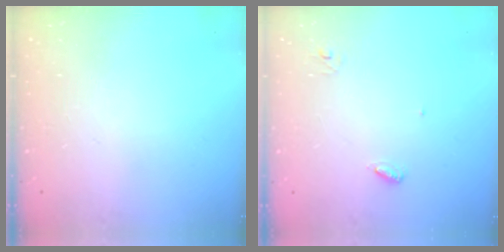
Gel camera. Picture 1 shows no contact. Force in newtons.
{"total": 3.4, "press": 3.4, "slide": 0.3}